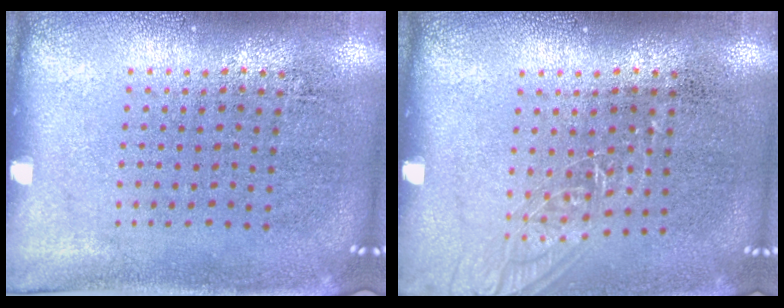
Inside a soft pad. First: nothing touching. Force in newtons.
{"total": 1.1, "press": 1.1, "slide": 0.2}